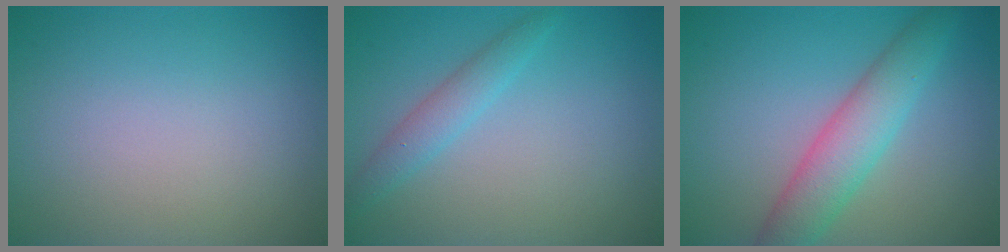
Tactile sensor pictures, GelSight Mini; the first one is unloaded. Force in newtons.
{"total": 2.1, "press": 2.1, "slide": 0.1}
{"total": 4.8, "press": 4.8, "slide": 0.3}